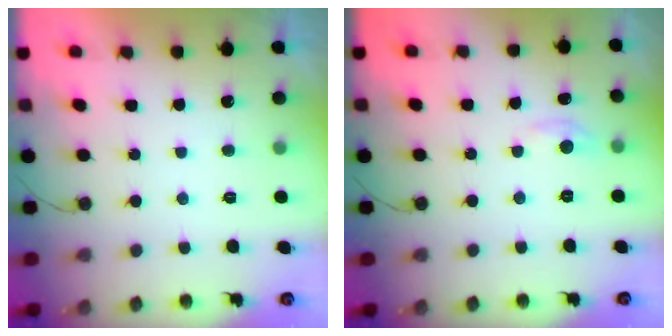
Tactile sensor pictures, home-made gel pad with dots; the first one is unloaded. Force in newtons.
{"total": 3.5, "press": 3.5, "slide": 0.5}